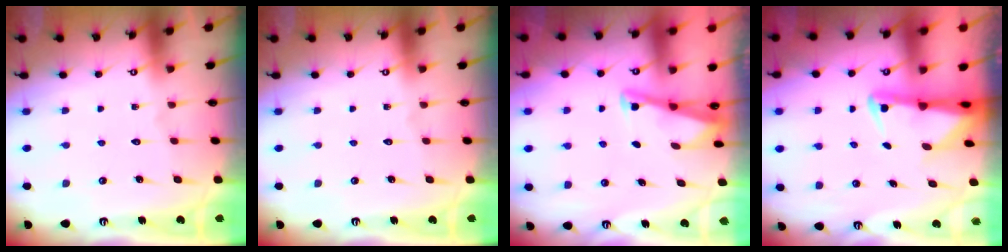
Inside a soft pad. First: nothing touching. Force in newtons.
{"total": 0.0}
{"total": 2.9, "press": 2.8, "slide": 0.3}
{"total": 2.9, "press": 2.8, "slide": 0.6}